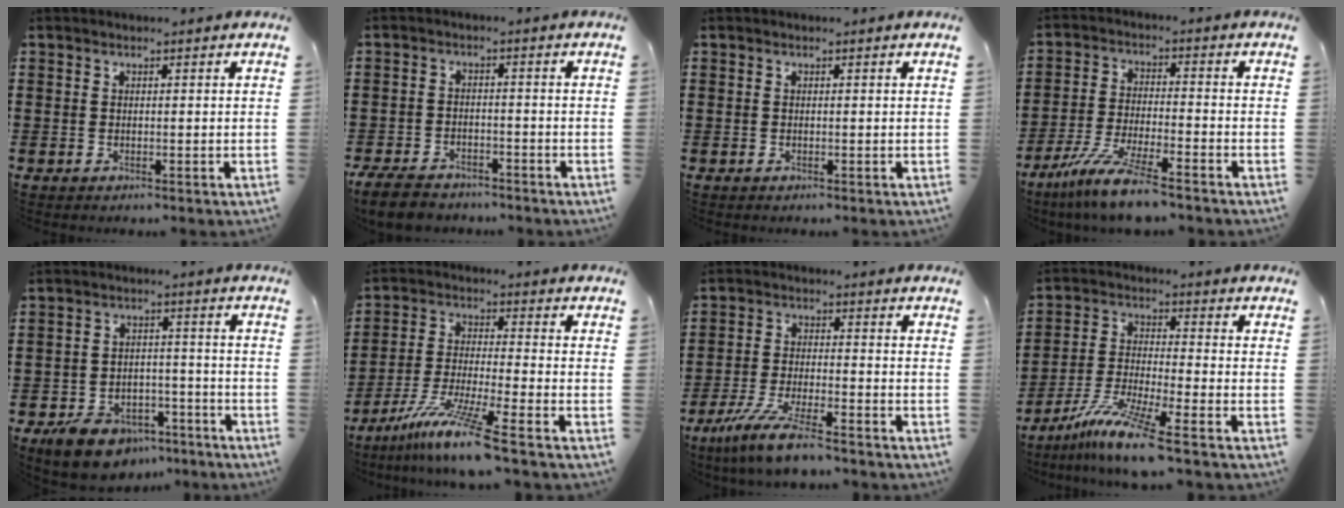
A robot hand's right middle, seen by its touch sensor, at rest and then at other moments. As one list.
[{"total": 4.8, "force": [-4.4, 1.1, 1.5], "torque": [-0.044, -0.001, -0.093]}, {"total": 0.0}, {"total": 8.7, "force": [-7.2, 0.2, 4.9], "torque": [-0.103, -0.007, -0.141]}, {"total": 6.4, "force": [-5.3, 3.0, 2.0], "torque": [-0.052, 0.017, -0.105]}, {"total": 9.7, "force": [-7.4, -0.4, 6.3], "torque": [-0.130, -0.012, -0.149]}, {"total": 7.4, "force": [-6.2, 0.2, 4.1], "torque": [-0.095, -0.014, -0.122]}, {"total": 9.2, "force": [-7.0, 0.0, 5.9], "torque": [-0.123, -0.010, -0.139]}]